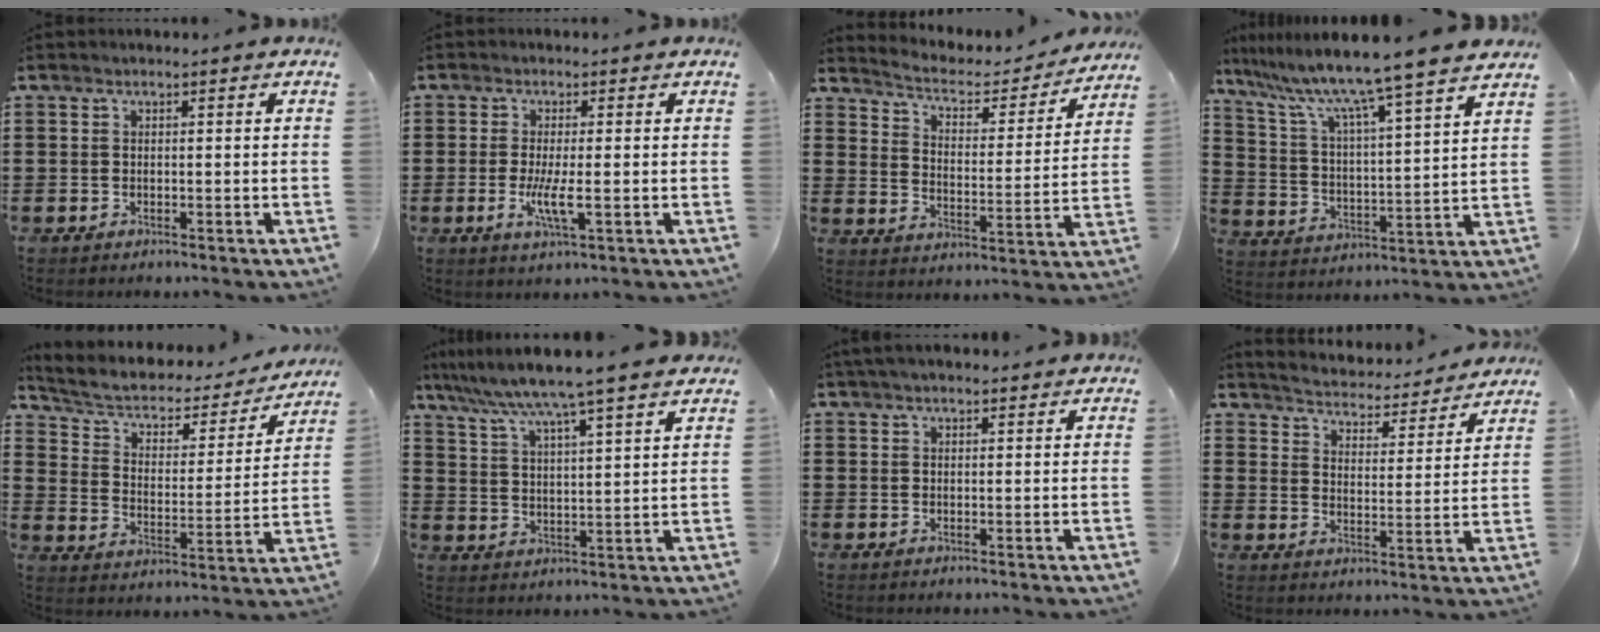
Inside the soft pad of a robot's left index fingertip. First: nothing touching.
{"total": 4.6, "force": [-1.0, 0.6, 4.4], "torque": [-0.089, -0.011, -0.020]}
{"total": 3.2, "force": [2.8, 1.0, 1.0], "torque": [-0.039, -0.026, 0.038]}
{"total": 9.1, "force": [7.9, -1.4, 4.4], "torque": [-0.118, -0.063, 0.126]}
{"total": 4.4, "force": [3.0, 2.3, 2.3], "torque": [-0.062, -0.022, 0.044]}
{"total": 6.4, "force": [5.6, -1.3, 2.8], "torque": [-0.078, -0.039, 0.089]}
{"total": 2.1, "force": [1.8, 0.4, 0.9], "torque": [-0.022, 0.004, 0.035]}
{"total": 4.0, "force": [4.0, -0.4, 0.0], "torque": [-0.026, -0.041, 0.062]}